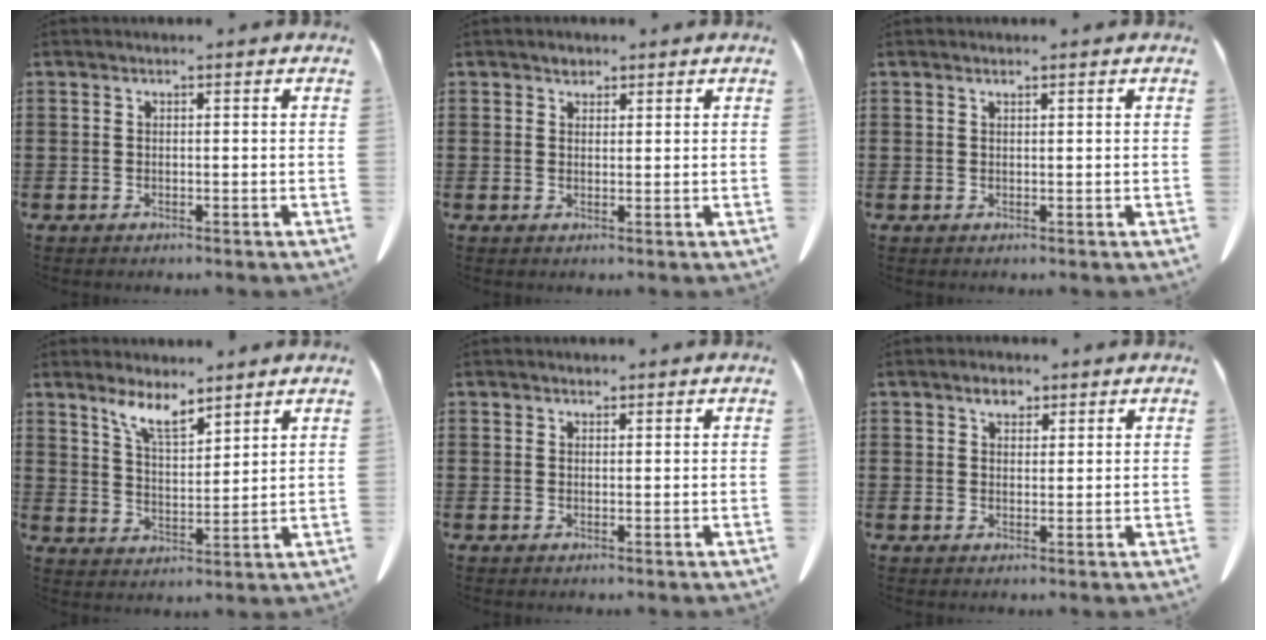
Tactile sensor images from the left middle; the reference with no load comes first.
{"total": 1.5, "force": [1.3, 0.8, 0.3], "torque": [-0.002, -0.003, 0.024]}
{"total": 0.6, "force": [0.5, 0.1, 0.4], "torque": [-0.010, -0.001, 0.010]}
{"total": 6.5, "force": [5.4, 1.3, 3.2], "torque": [-0.078, -0.018, 0.098]}
{"total": 1.0, "force": [1.0, 0.4, 0.1], "torque": [-0.005, 0.001, 0.020]}
{"total": 2.7, "force": [2.0, 1.3, 1.4], "torque": [-0.014, -0.004, 0.034]}